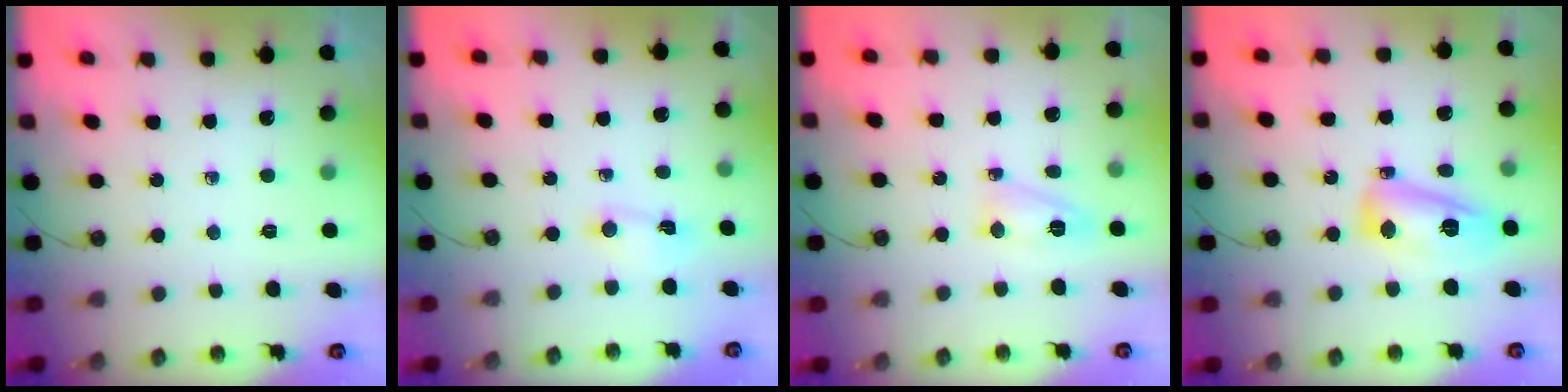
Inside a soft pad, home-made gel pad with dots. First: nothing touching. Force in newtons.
{"total": 2.8, "press": 1.9, "slide": 2.1}
{"total": 6.8, "press": 6.8, "slide": 0.4}
{"total": 13.8, "press": 13.7, "slide": 1.2}